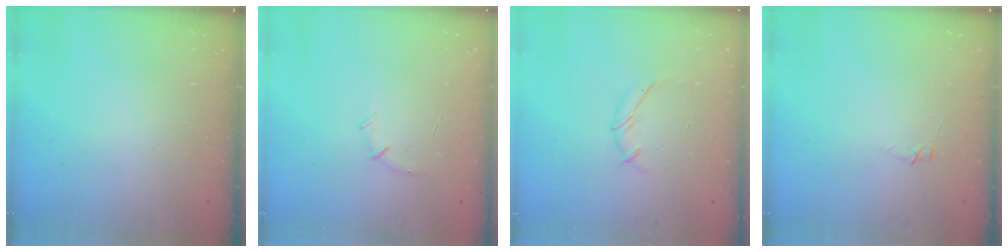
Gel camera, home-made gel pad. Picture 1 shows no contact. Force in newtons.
{"total": 5.4, "press": 5.3, "slide": 1.4}
{"total": 5.8, "press": 5.7, "slide": 1.1}
{"total": 4.1, "press": 4.1, "slide": 0.8}